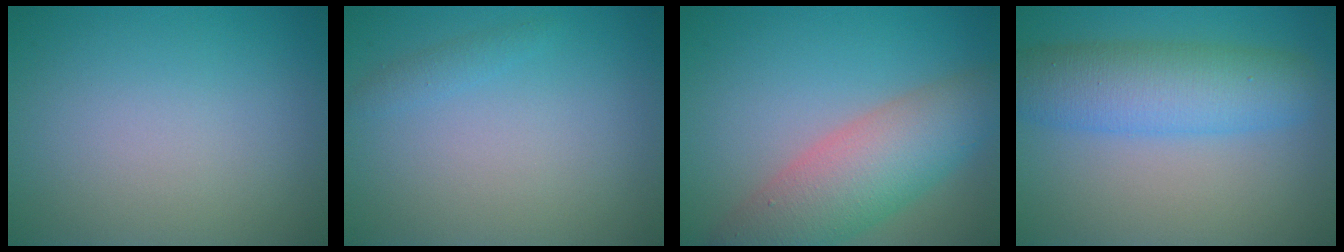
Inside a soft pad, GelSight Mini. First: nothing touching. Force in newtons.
{"total": 0.9, "press": 0.9, "slide": 0.1}
{"total": 7.4, "press": 7.3, "slide": 0.3}
{"total": 6.5, "press": 6.5, "slide": 0.1}